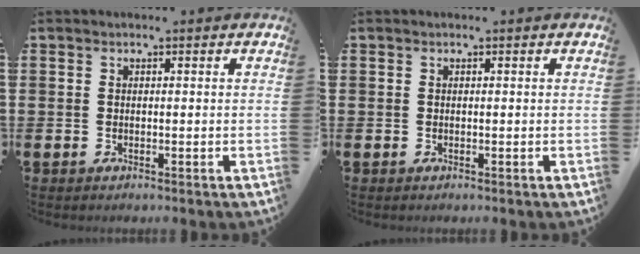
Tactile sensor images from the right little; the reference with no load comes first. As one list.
[{"total": 0.0}]